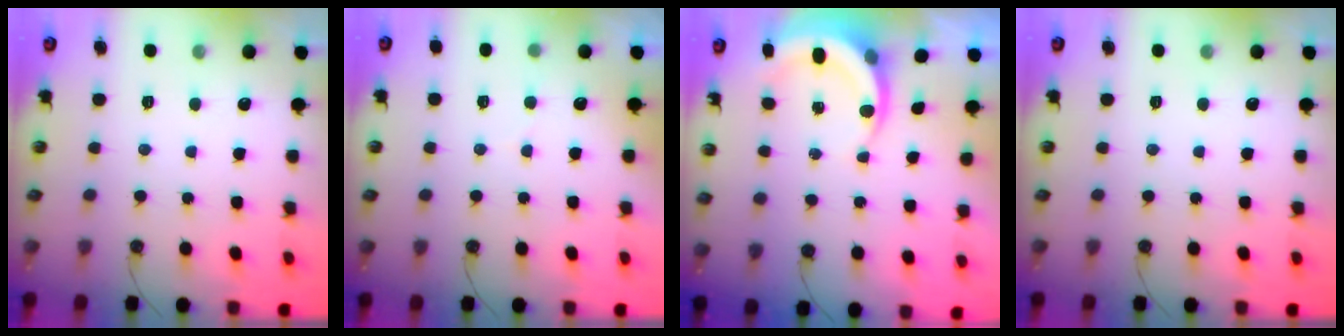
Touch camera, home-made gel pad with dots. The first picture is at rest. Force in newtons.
{"total": 4.3, "press": 3.9, "slide": 1.7}
{"total": 5.3, "press": 5.3, "slide": 0.4}
{"total": 0.0}